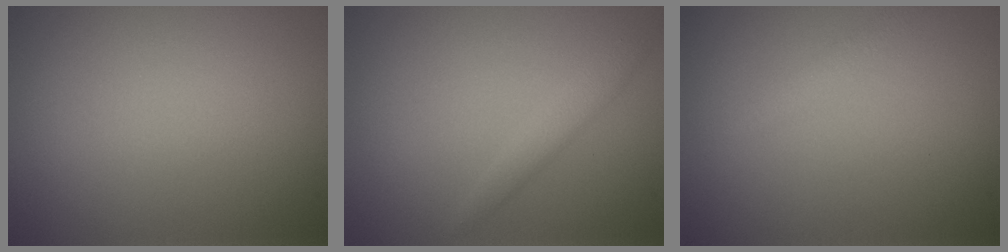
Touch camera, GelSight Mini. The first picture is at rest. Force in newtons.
{"total": 1.6, "press": 1.6, "slide": 0.1}
{"total": 0.9, "press": 0.9, "slide": 0.1}